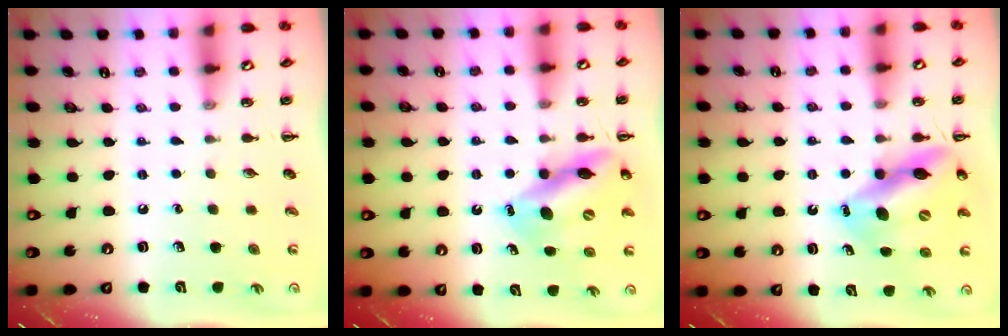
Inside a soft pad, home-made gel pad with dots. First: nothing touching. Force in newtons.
{"total": 12.7, "press": 12.2, "slide": 3.4}
{"total": 14.1, "press": 13.4, "slide": 4.4}